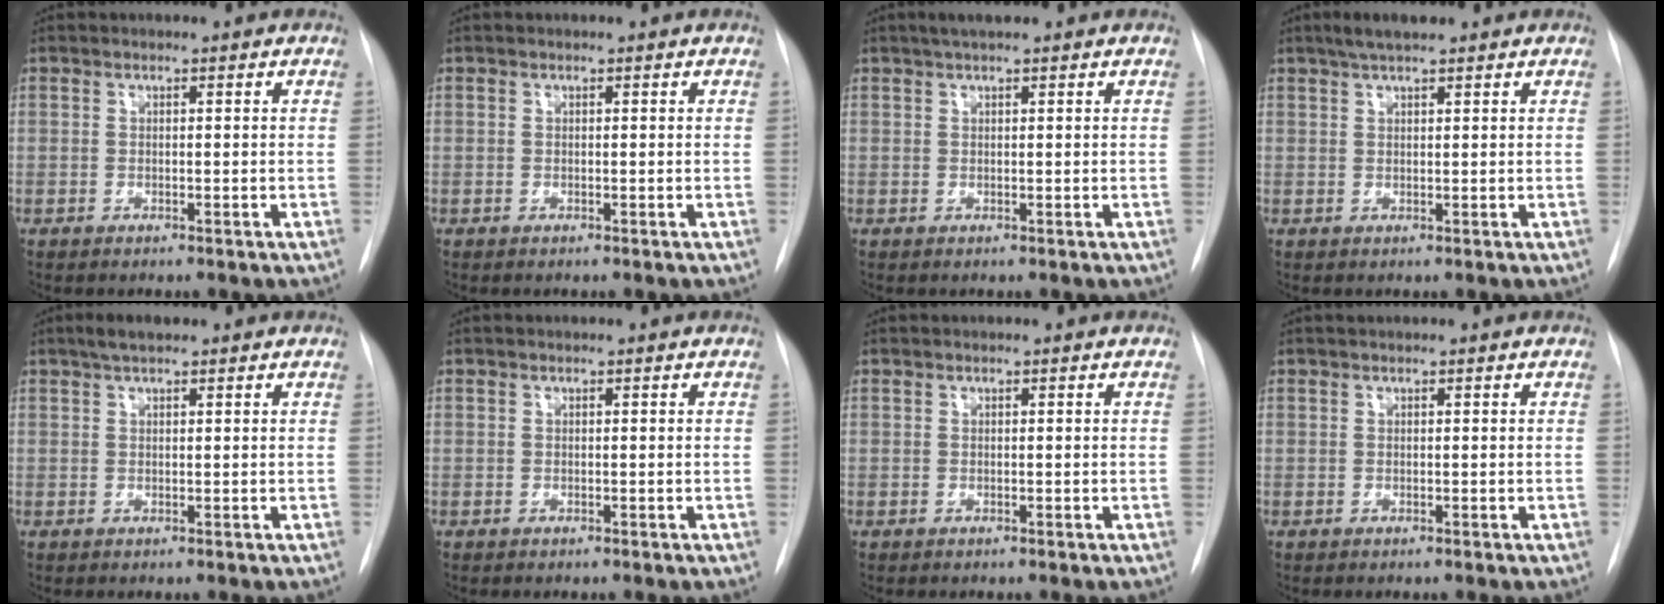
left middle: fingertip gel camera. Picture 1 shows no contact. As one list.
[{"total": 0.0}, {"total": 2.7, "force": [2.1, 0.3, 1.7], "torque": [-0.033, 0.014, 0.035]}, {"total": 3.7, "force": [2.8, 0.6, 2.3], "torque": [-0.049, 0.010, 0.050]}, {"total": 2.8, "force": [2.0, 0.7, 1.8], "torque": [-0.039, 0.012, 0.036]}, {"total": 0.0}, {"total": 0.0}, {"total": 0.5, "force": [0.5, -0.1, 0.3], "torque": [-0.009, 0.010, 0.010]}]